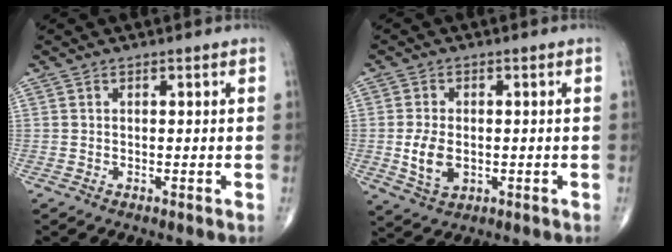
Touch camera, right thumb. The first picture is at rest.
{"total": 6.2, "force": [-0.7, 3.9, 4.7], "torque": [-0.086, -0.004, -0.006]}